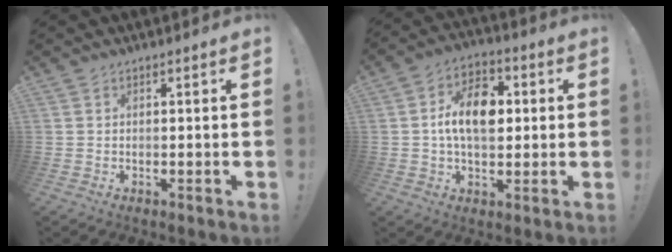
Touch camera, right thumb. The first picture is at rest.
{"total": 13.5, "force": [1.1, 8.4, 10.5], "torque": [-0.172, 0.012, 0.022]}